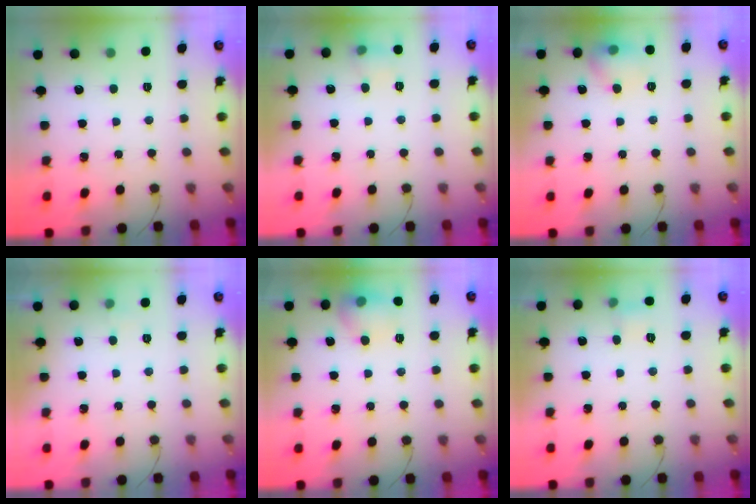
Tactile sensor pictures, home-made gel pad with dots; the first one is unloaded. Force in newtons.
{"total": 6.4, "press": 6.1, "slide": 1.9}
{"total": 8.2, "press": 8.1, "slide": 1.1}
{"total": 2.3, "press": 2.1, "slide": 0.9}
{"total": 9.5, "press": 9.5, "slide": 0.5}
{"total": 4.5, "press": 4.2, "slide": 1.4}